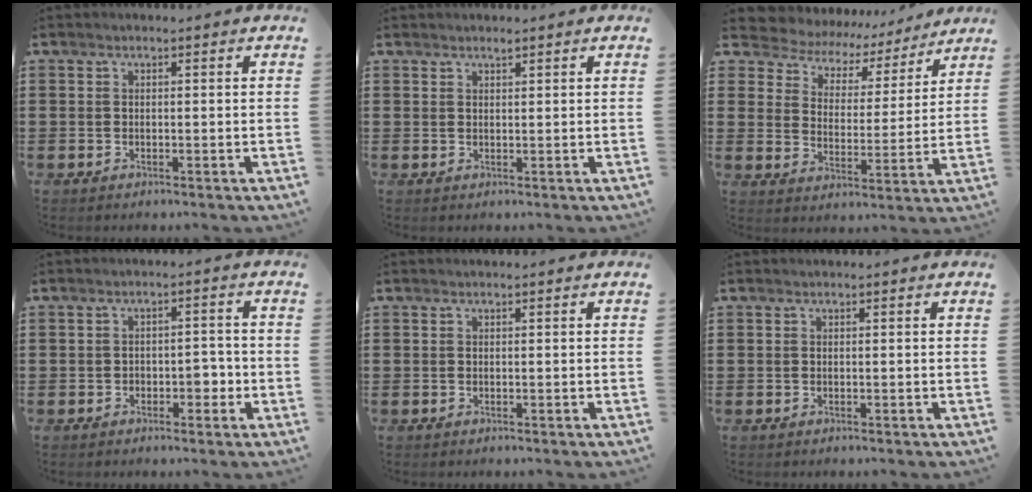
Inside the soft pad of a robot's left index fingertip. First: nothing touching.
{"total": 0.8, "force": [0.8, 0.1, 0.2], "torque": [-0.006, -0.002, 0.015]}
{"total": 5.1, "force": [4.8, 1.8, 0.4], "torque": [-0.042, -0.034, 0.078]}
{"total": 3.0, "force": [-1.4, 1.7, 2.0], "torque": [-0.038, 0.003, -0.030]}
{"total": 0.0}
{"total": 0.0}